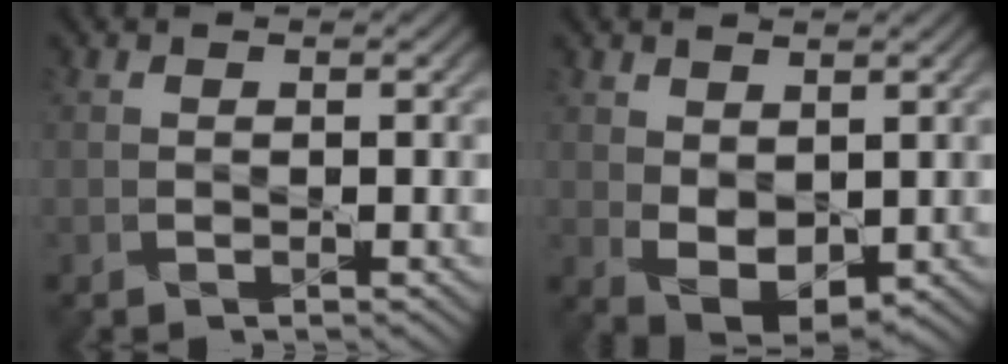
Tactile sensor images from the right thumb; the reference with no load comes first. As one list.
[{"total": 4.9, "force": [0.9, 3.1, 3.6], "torque": [-0.078, -0.009, 0.021]}]